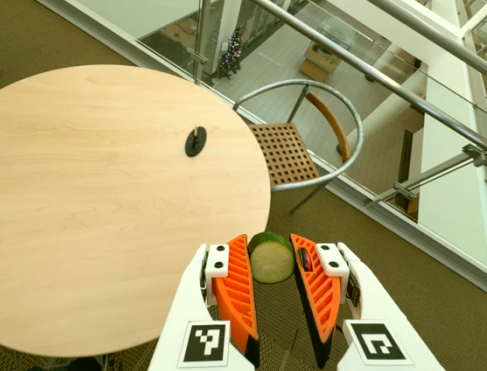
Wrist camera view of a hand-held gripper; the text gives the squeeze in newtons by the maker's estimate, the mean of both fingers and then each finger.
{"total": 8.4, "left": 8.5, "right": 8.3}